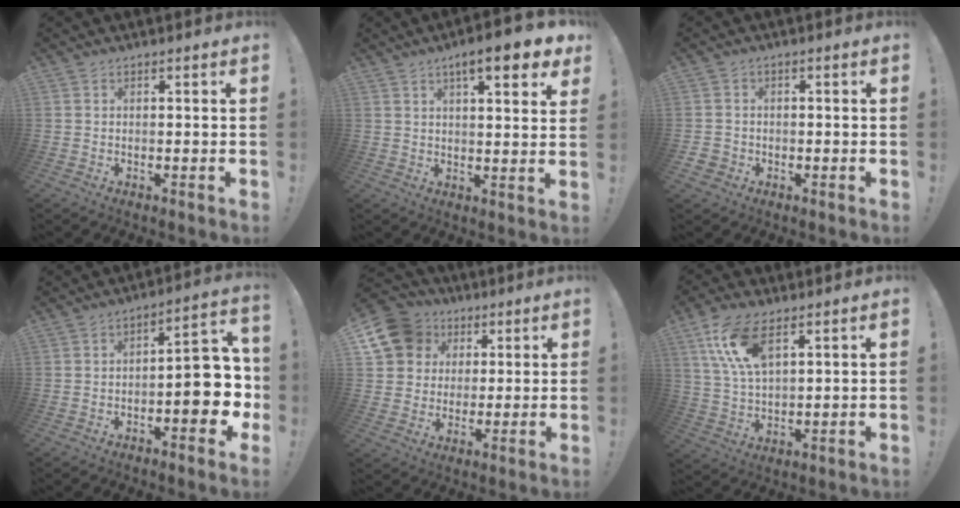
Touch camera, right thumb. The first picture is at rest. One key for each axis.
{"total": 9.8, "fx": 5.4, "fy": 2.2, "fz": 7.8, "tx": -0.105, "ty": -0.026, "tz": 0.084}
{"total": 2.7, "fx": -0.6, "fy": 2.5, "fz": 0.8, "tx": -0.020, "ty": 0.002, "tz": -0.012}
{"total": 13.1, "fx": -3.5, "fy": 5.5, "fz": 11.4, "tx": -0.127, "ty": 0.017, "tz": -0.053}
{"total": 13.8, "fx": 5.3, "fy": 11.5, "fz": 5.4, "tx": -0.085, "ty": -0.022, "tz": 0.109}
{"total": 12.4, "fx": 6.6, "fy": 5.7, "fz": 8.8, "tx": -0.179, "ty": -0.019, "tz": 0.123}